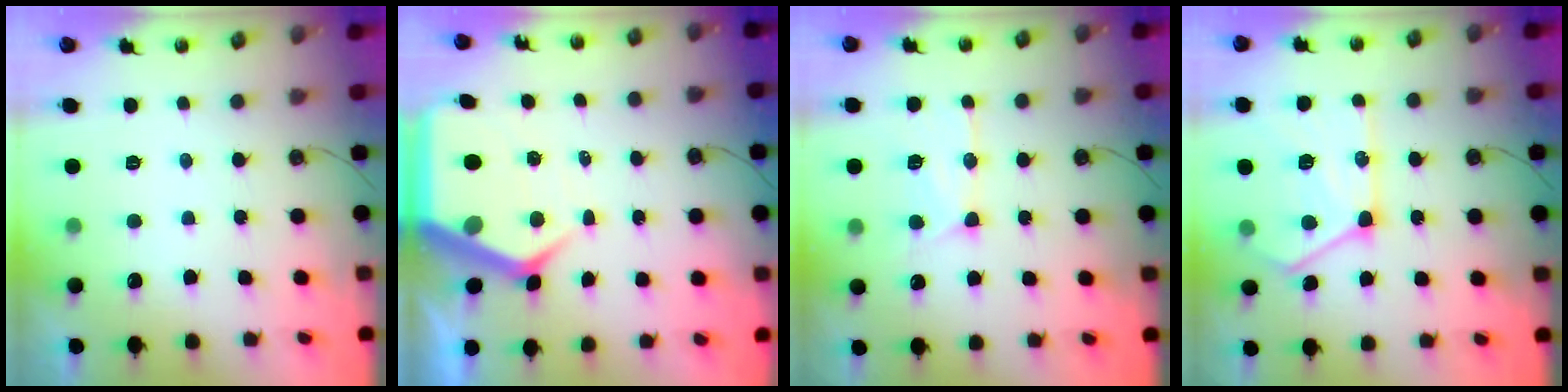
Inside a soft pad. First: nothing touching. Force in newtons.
{"total": 8.8, "press": 8.8, "slide": 0.9}
{"total": 13.9, "press": 13.8, "slide": 1.3}
{"total": 18.7, "press": 18.7, "slide": 0.9}